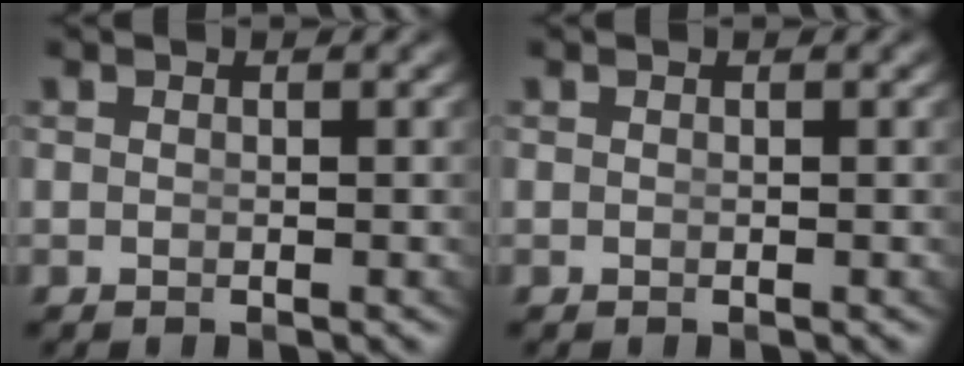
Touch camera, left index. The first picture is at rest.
{"total": 0.0}